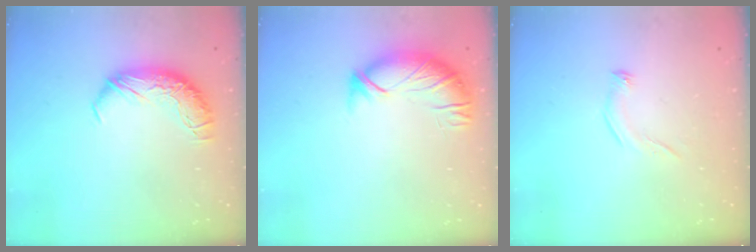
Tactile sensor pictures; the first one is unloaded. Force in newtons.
{"total": 3.5, "press": 2.4, "slide": 2.5}
{"total": 5.7, "press": 5.7, "slide": 0.6}